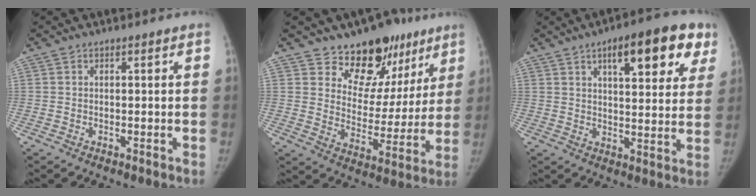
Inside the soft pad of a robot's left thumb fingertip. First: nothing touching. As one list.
[{"total": 16.0, "force": [11.3, 9.8, 5.7], "torque": [-0.016, -0.068, 0.162]}, {"total": 16.2, "force": [8.2, 6.2, 12.5], "torque": [-0.123, -0.018, 0.107]}]